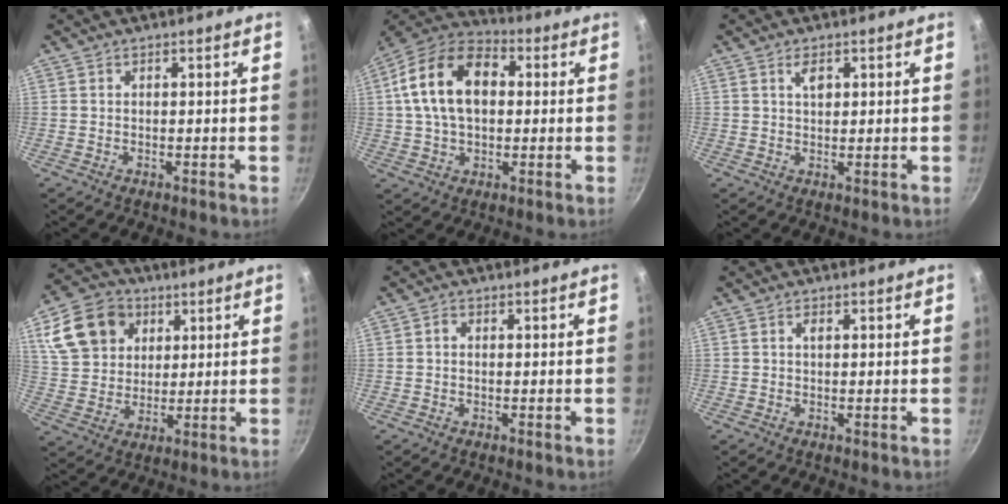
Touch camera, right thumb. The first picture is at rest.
{"total": 16.8, "force": [2.7, 10.9, 12.6], "torque": [-0.202, 0.026, 0.030]}
{"total": 2.5, "force": [1.1, 1.3, 1.9], "torque": [-0.022, -0.004, 0.017]}
{"total": 15.1, "force": [5.9, 11.7, 7.4], "torque": [-0.125, 0.001, 0.109]}
{"total": 1.0, "force": [0.0, 0.8, 0.6], "torque": [-0.012, 0.005, -0.002]}
{"total": 1.0, "force": [0.3, 0.4, 0.9], "torque": [-0.016, -0.001, 0.003]}